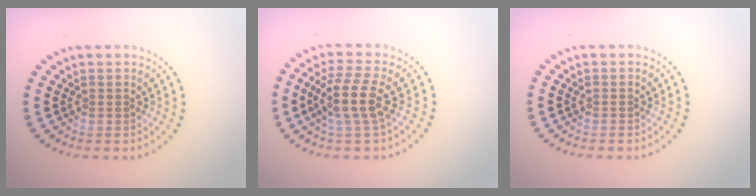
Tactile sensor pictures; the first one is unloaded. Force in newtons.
{"total": 3.6, "press": 2.9, "slide": 2.2}
{"total": 0.0}